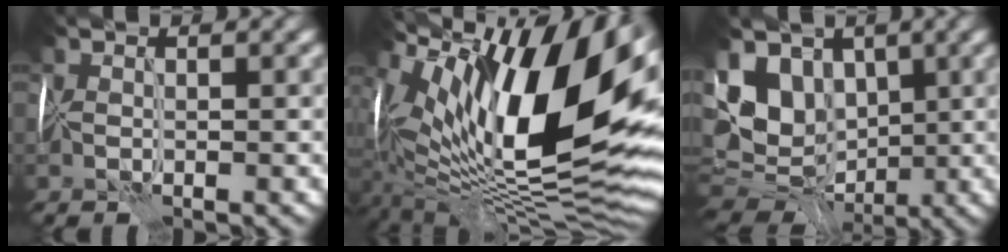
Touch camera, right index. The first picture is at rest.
{"total": 16.6, "force": [4.8, 6.5, 14.4], "torque": [-0.247, 0.020, 0.068]}
{"total": 11.0, "force": [2.1, 8.0, 7.3], "torque": [-0.136, 0.008, 0.030]}